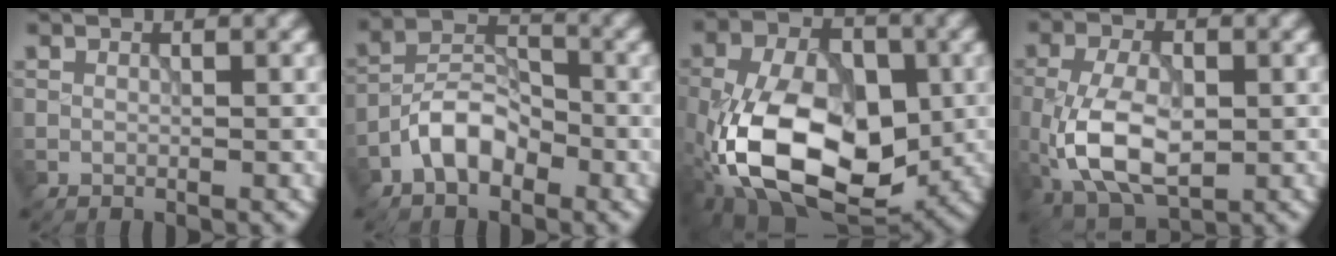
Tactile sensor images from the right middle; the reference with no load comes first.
{"total": 4.7, "force": [-2.5, 2.6, 3.0], "torque": [-0.049, 0.014, -0.053]}
{"total": 14.2, "force": [-3.3, 8.5, 10.8], "torque": [-0.209, -0.012, -0.068]}
{"total": 8.2, "force": [-1.8, 4.5, 6.6], "torque": [-0.141, -0.005, -0.035]}